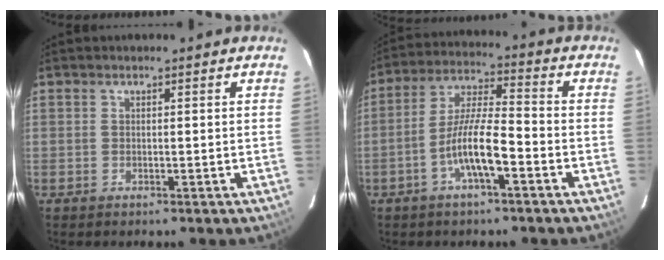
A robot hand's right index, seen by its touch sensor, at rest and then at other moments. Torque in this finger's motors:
{"motor_torque": [0.40, -0.25, 0.61, 0.12]}